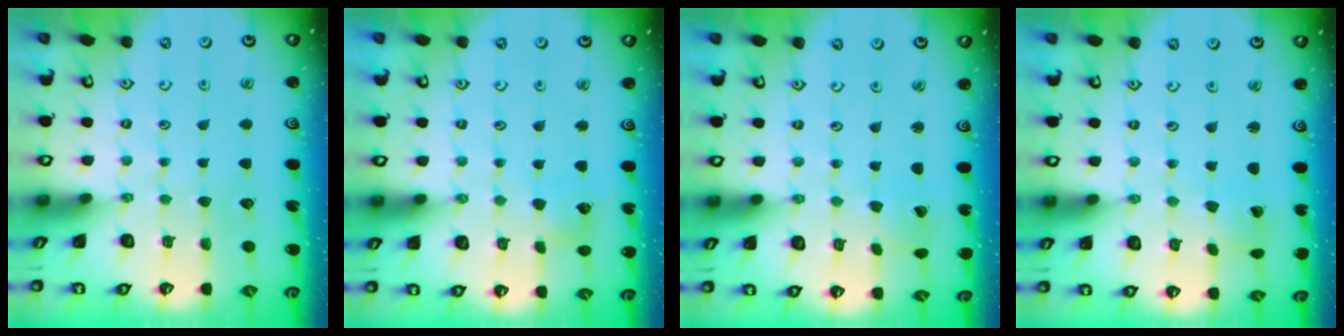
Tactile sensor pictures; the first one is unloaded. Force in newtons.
{"total": 3.9, "press": 3.8, "slide": 0.6}
{"total": 0.6, "press": 0.6, "slide": 0.0}
{"total": 1.2, "press": 1.2, "slide": 0.1}